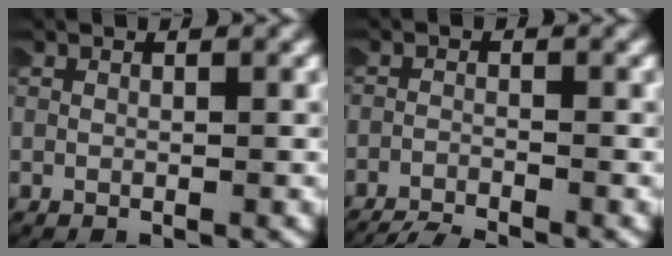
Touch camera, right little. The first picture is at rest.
{"total": 6.6, "force": [-6.4, 1.5, 0.8], "torque": [-0.017, -0.022, -0.096]}